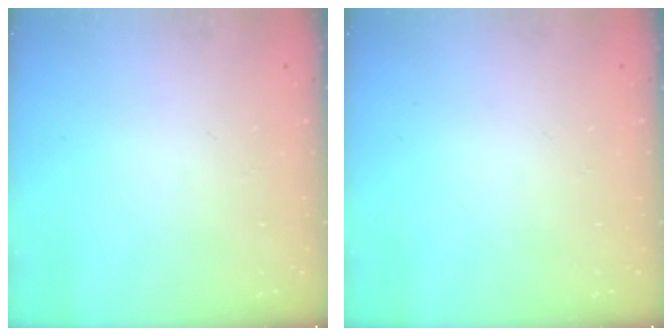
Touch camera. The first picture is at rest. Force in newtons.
{"total": 0.0}